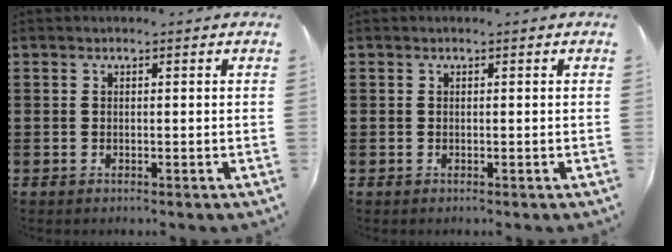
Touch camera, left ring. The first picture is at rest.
{"total": 0.0}